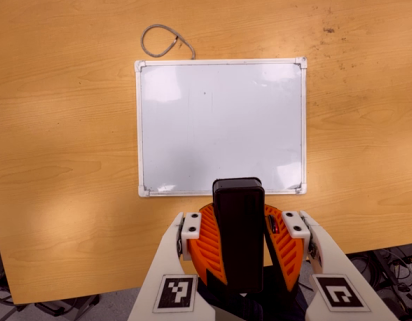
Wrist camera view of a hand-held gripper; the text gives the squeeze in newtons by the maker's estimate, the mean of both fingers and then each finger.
{"total": 11.4, "left": 11.1, "right": 11.6}